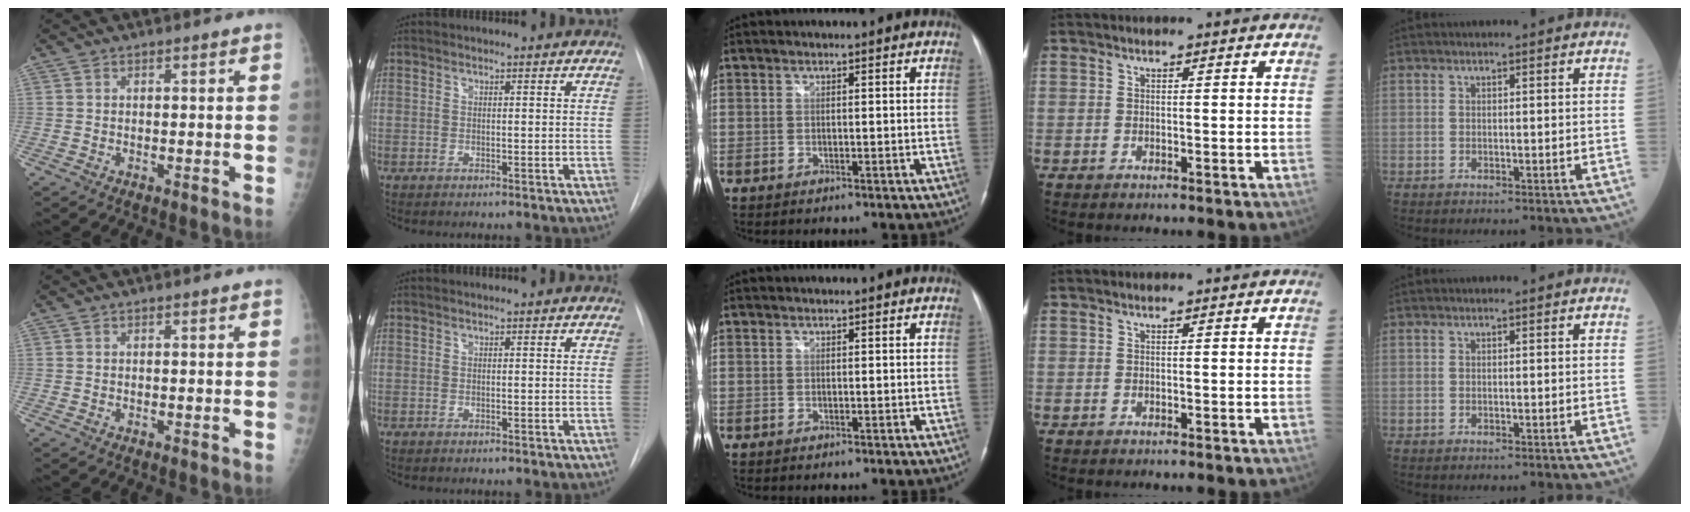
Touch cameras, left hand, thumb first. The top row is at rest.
{}